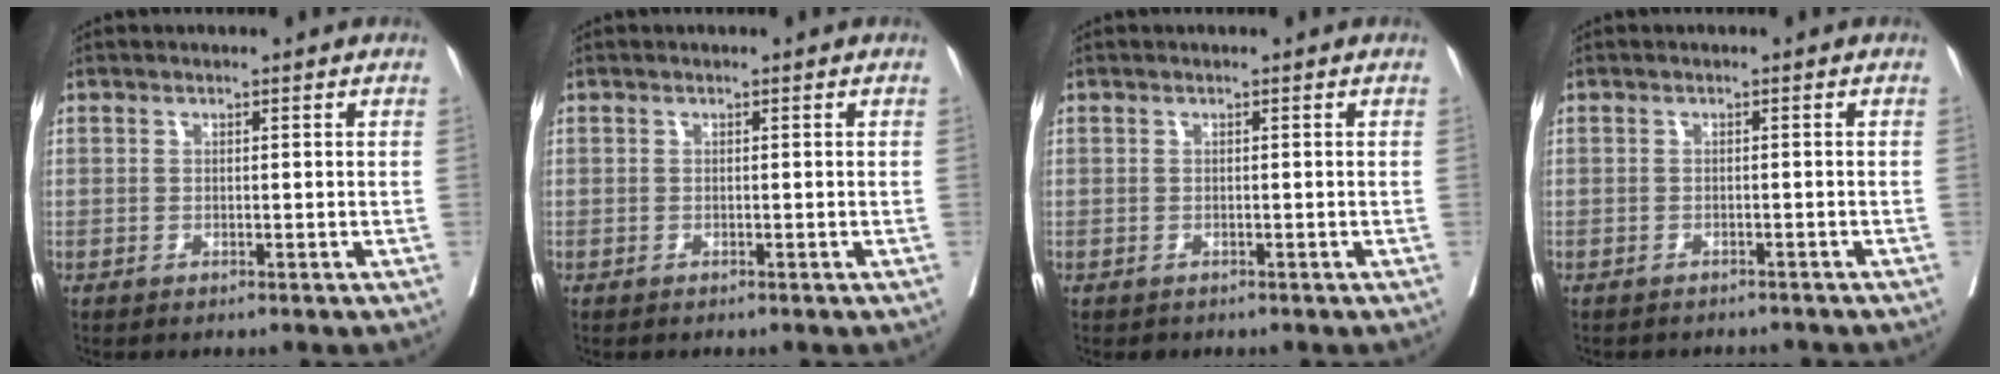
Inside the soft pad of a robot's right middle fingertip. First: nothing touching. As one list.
[{"total": 0.0}, {"total": 0.6, "force": [-0.4, 0.4, 0.1], "torque": [-0.007, 0.002, -0.004]}, {"total": 4.2, "force": [-3.9, 1.3, 0.7], "torque": [-0.006, -0.002, -0.047]}]